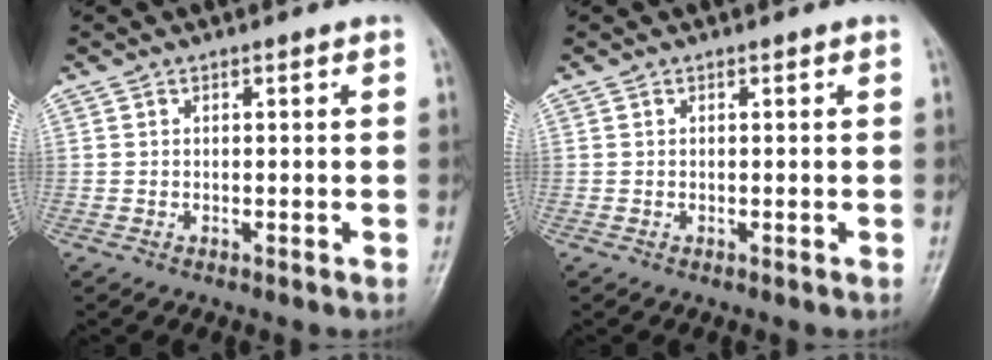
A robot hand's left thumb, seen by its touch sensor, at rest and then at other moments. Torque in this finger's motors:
{"motor_torque": [0.00, 0.00, 0.01, -0.01, 0.00]}